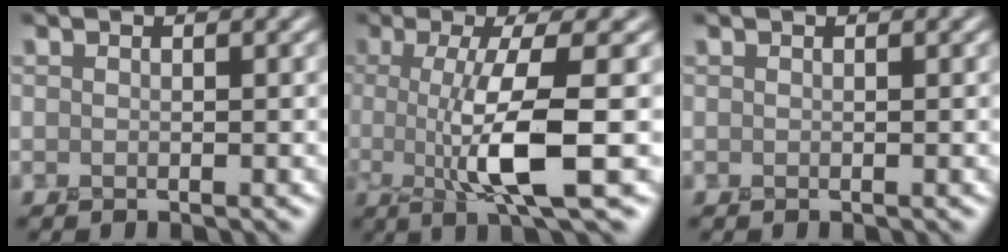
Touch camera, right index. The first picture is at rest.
{"total": 7.2, "force": [-0.4, 1.2, 7.0], "torque": [-0.134, -0.006, -0.005]}
{"total": 0.0}